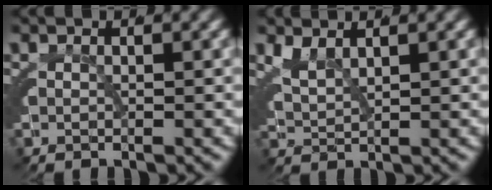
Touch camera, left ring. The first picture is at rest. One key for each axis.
{"total": 1.8, "fx": 1.5, "fy": 0.2, "fz": 1.0, "tx": -0.026, "ty": -0.003, "tz": 0.035}